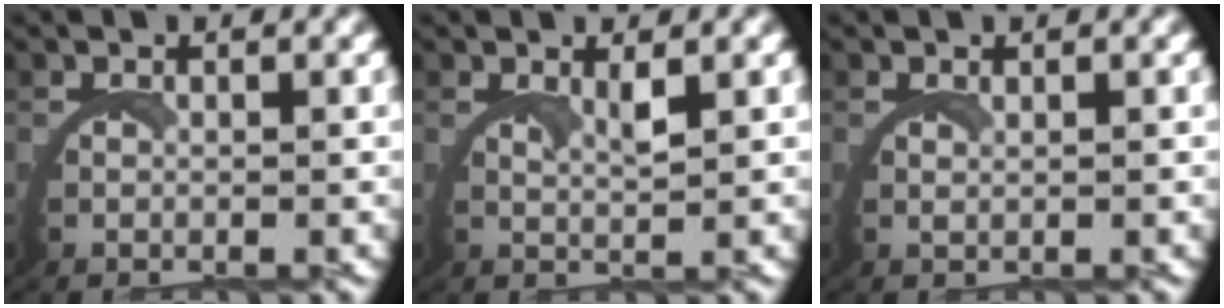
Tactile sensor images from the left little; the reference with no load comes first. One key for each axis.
{"total": 2.1, "fx": 1.6, "fy": -0.6, "fz": 1.2, "tx": -0.026, "ty": -0.006, "tz": 0.030}
{"total": 1.1, "fx": 1.0, "fy": -0.4, "fz": 0.2, "tx": -0.007, "ty": -0.003, "tz": 0.019}